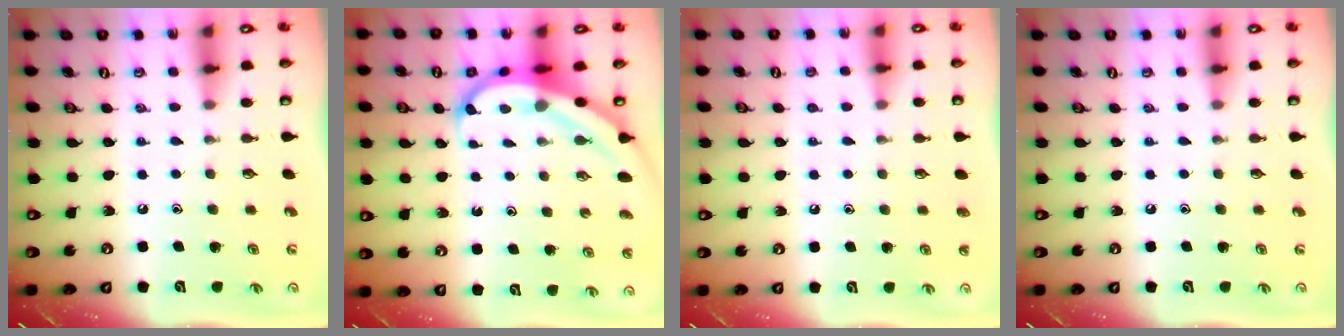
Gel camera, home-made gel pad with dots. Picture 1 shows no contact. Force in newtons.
{"total": 7.0, "press": 6.9, "slide": 1.3}
{"total": 1.1, "press": 1.1, "slide": 0.3}
{"total": 0.0}